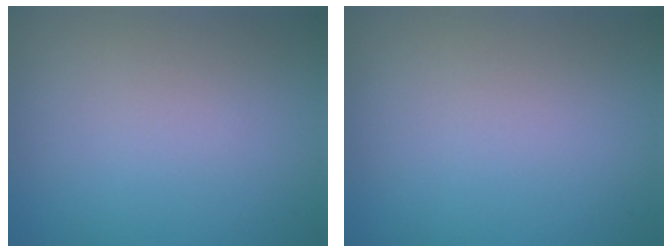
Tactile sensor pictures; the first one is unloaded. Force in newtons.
{"total": 0.0}